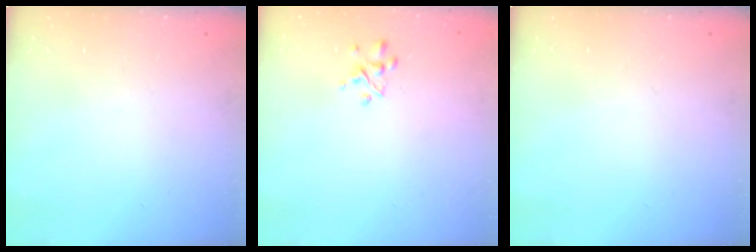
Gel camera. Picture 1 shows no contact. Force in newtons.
{"total": 2.5, "press": 2.5, "slide": 0.5}
{"total": 0.0}